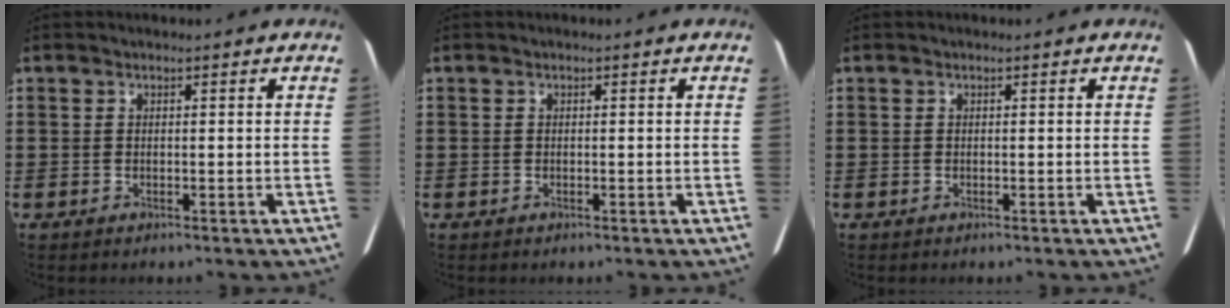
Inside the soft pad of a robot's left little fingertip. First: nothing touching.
{"total": 0.0}
{"total": 0.0}